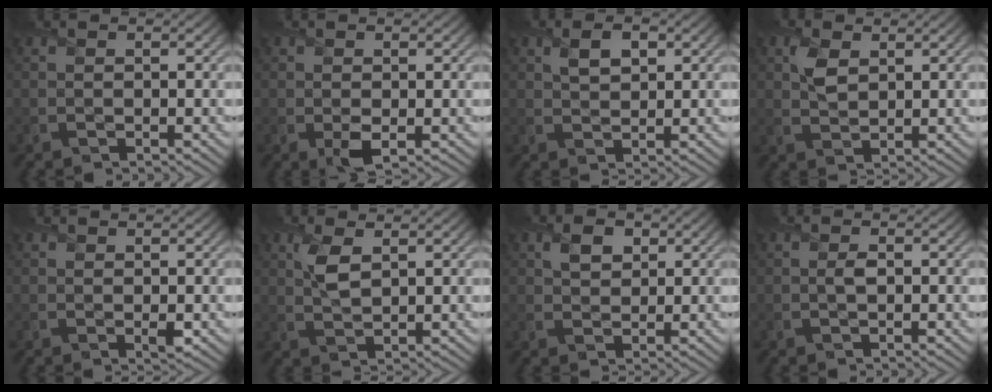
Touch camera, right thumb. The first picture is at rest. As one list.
[{"total": 2.1, "force": [-0.4, 1.3, 1.6], "torque": [-0.033, -0.011, -0.005]}, {"total": 3.2, "force": [1.3, 1.9, 2.2], "torque": [-0.045, 0.000, 0.023]}, {"total": 3.1, "force": [1.4, 1.9, 2.1], "torque": [-0.052, 0.002, 0.026]}, {"total": 1.1, "force": [0.0, 0.6, 0.9], "torque": [-0.016, -0.007, -0.002]}, {"total": 3.5, "force": [1.5, 1.6, 2.8], "torque": [-0.068, 0.003, 0.032]}, {"total": 3.2, "force": [1.3, 2.3, 1.9], "torque": [-0.041, -0.001, 0.023]}, {"total": 1.2, "force": [0.0, 0.7, 1.0], "torque": [-0.021, -0.002, -0.001]}]